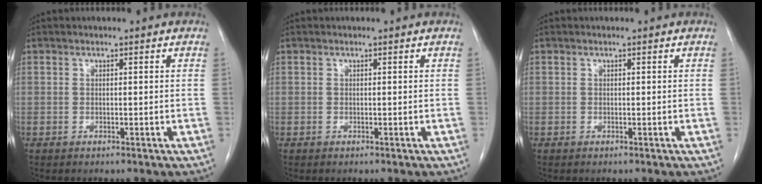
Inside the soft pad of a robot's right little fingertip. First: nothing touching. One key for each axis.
{"total": 0.0}
{"total": 0.0}